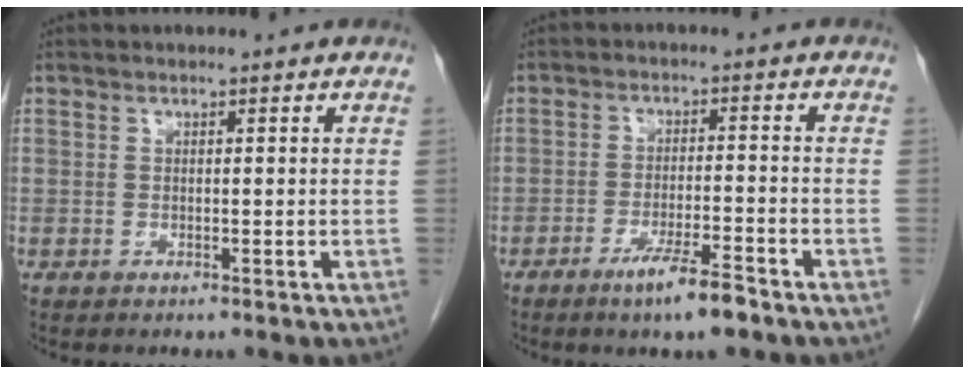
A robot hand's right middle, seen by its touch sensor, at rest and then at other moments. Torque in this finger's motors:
{"motor_torque": [1.21, -0.93, 0.48, 0.14]}